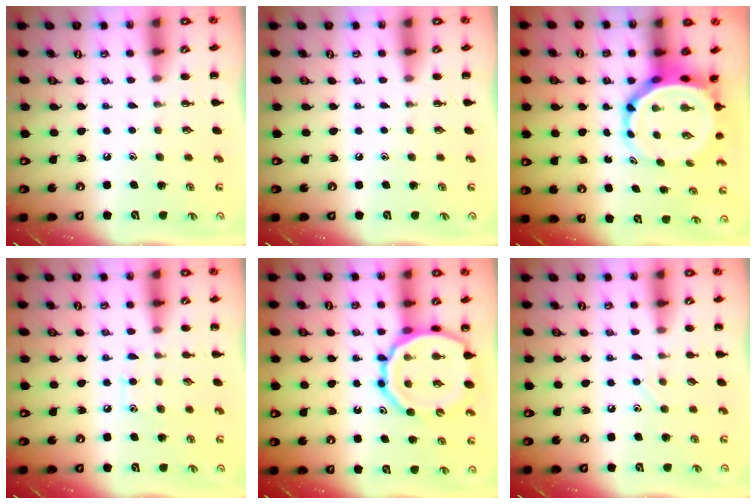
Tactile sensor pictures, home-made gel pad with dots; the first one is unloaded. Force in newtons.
{"total": 0.0}
{"total": 7.0, "press": 6.7, "slide": 2.1}
{"total": 7.8, "press": 7.4, "slide": 2.2}
{"total": 17.7, "press": 17.4, "slide": 3.3}
{"total": 3.4, "press": 3.3, "slide": 1.0}